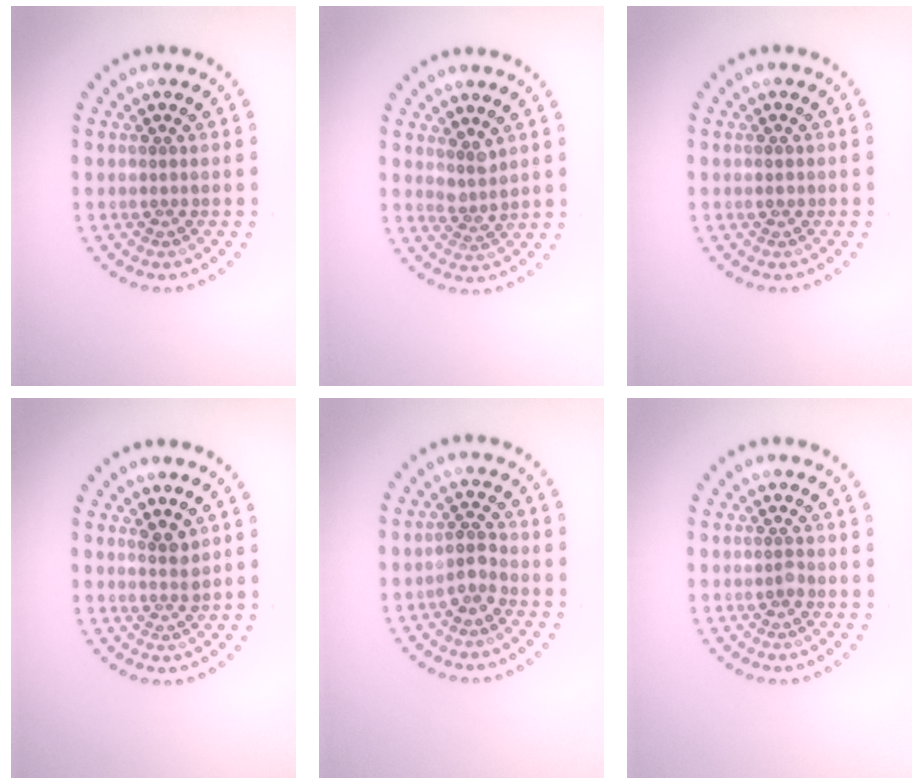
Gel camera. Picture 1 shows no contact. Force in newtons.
{"total": 1.8, "press": 1.3, "slide": 1.3}
{"total": 0.8, "press": 0.8, "slide": 0.2}
{"total": 1.6, "press": 1.2, "slide": 1.0}
{"total": 2.0, "press": 1.6, "slide": 1.2}
{"total": 0.6, "press": 0.5, "slide": 0.3}